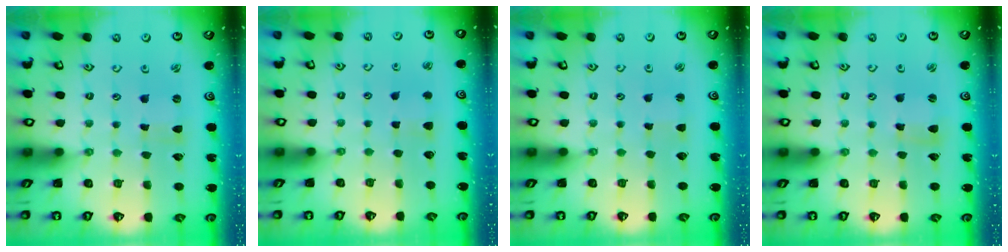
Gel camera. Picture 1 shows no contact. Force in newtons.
{"total": 3.1, "press": 3.1, "slide": 0.5}
{"total": 1.3, "press": 1.3, "slide": 0.2}
{"total": 2.1, "press": 2.1, "slide": 0.2}